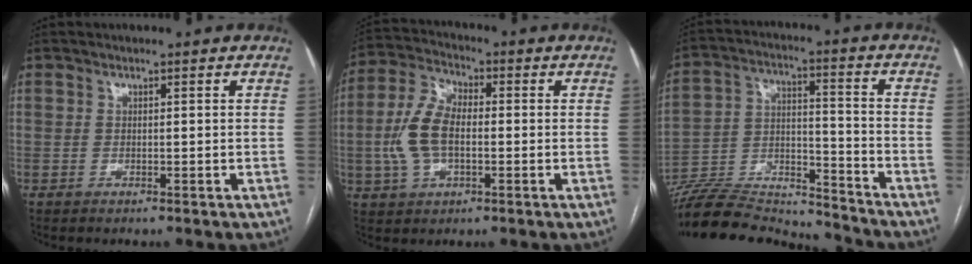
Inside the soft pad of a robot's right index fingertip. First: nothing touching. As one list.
[{"total": 9.8, "force": [-0.9, 5.2, 8.2], "torque": [-0.193, 0.019, -0.018]}, {"total": 19.5, "force": [-18.8, 2.0, 4.8], "torque": [-0.108, 0.013, -0.309]}]